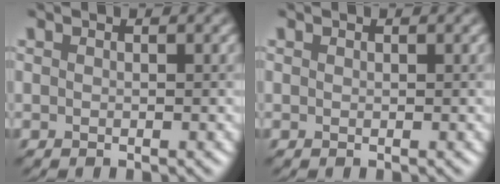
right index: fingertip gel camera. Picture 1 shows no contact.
{"total": 0.0}